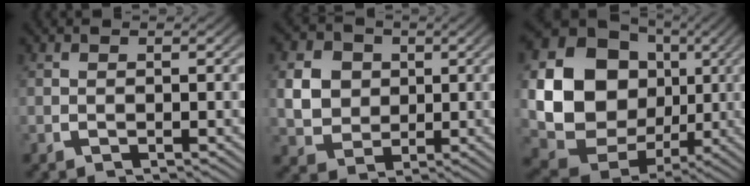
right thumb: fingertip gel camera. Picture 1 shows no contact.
{"total": 6.9, "force": [0.3, 6.0, 3.5], "torque": [-0.085, -0.027, 0.014]}
{"total": 16.6, "force": [0.1, 12.9, 10.4], "torque": [-0.243, -0.043, 0.016]}